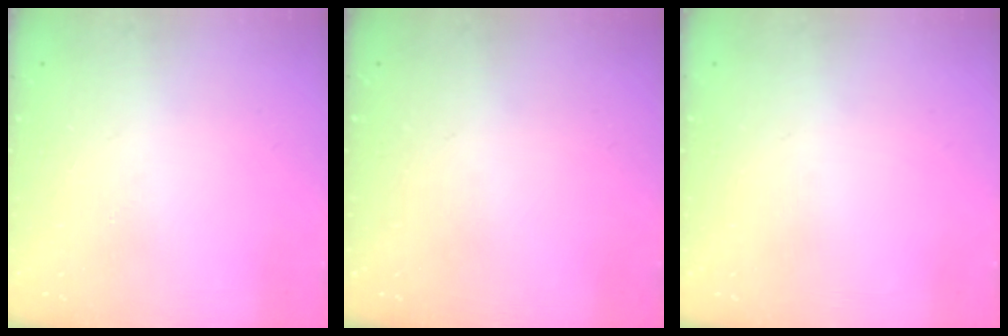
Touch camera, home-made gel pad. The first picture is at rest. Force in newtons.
{"total": 0.0}
{"total": 0.0}